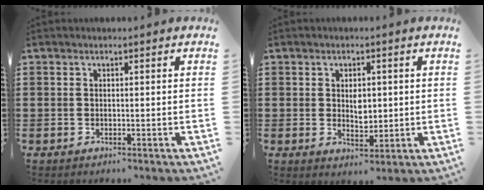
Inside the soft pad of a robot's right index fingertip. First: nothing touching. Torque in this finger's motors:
{"motor_torque": [1.09, 1.05, 0.13, 0.03]}